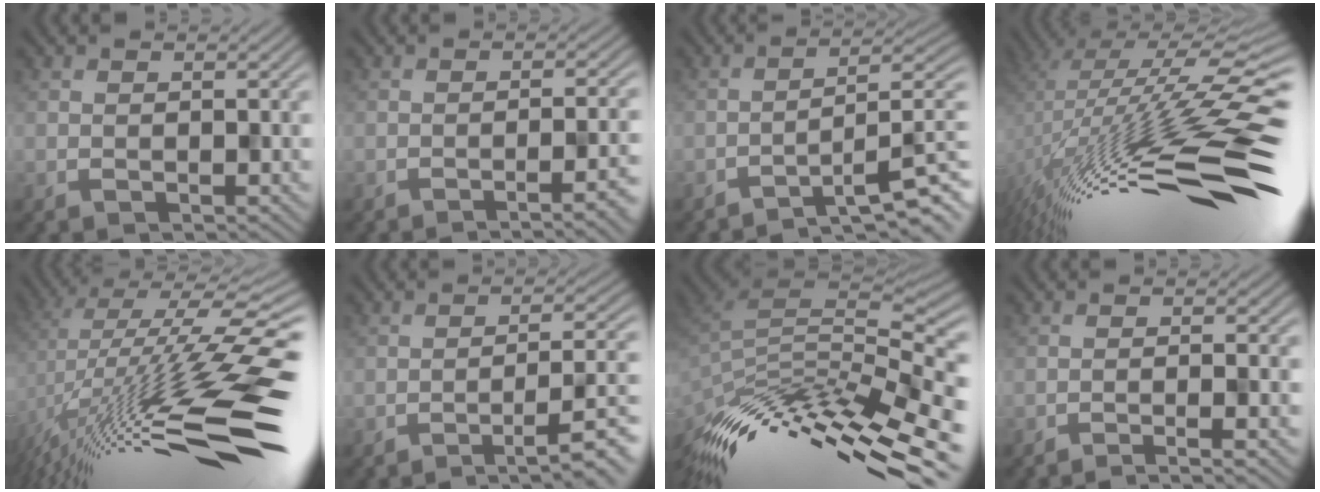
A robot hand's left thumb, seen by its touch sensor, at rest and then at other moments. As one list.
[{"total": 5.7, "force": [-3.0, 1.1, 4.8], "torque": [-0.056, 0.004, -0.037]}, {"total": 8.2, "force": [-5.7, 1.2, 5.8], "torque": [-0.083, 0.009, -0.076]}, {"total": 18.6, "force": [-1.9, 4.8, 17.9], "torque": [-0.316, 0.017, -0.030]}, {"total": 16.9, "force": [-2.2, 4.7, 16.1], "torque": [-0.278, 0.005, -0.042]}, {"total": 8.2, "force": [-5.0, 1.6, 6.3], "torque": [-0.096, 0.008, -0.065]}, {"total": 12.6, "force": [-6.9, 5.0, 9.3], "torque": [-0.198, -0.002, -0.112]}, {"total": 4.5, "force": [-3.5, 0.3, 2.9], "torque": [-0.032, 0.020, -0.065]}]